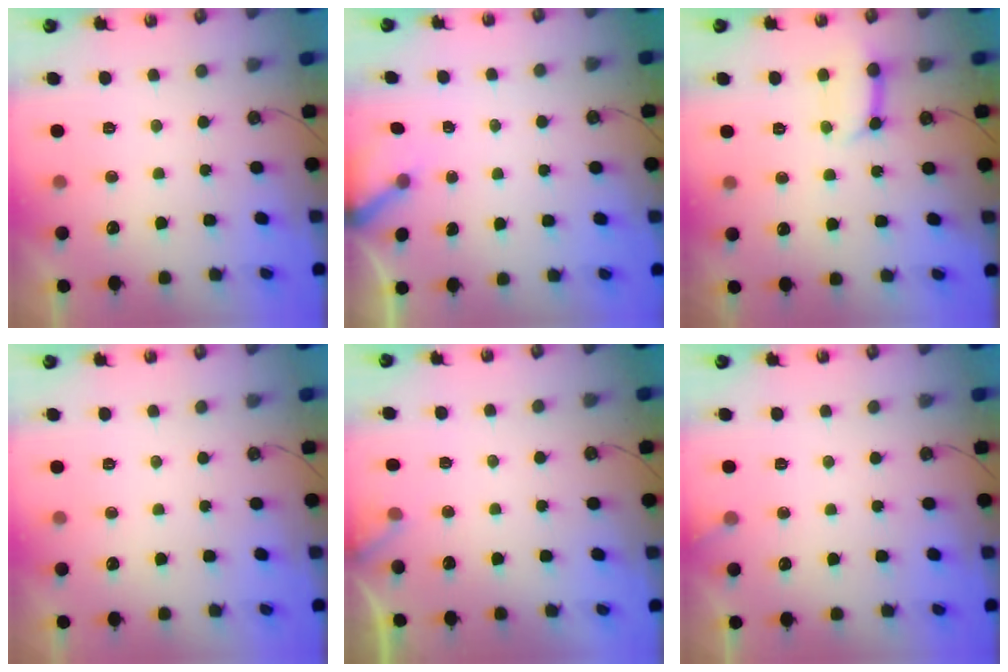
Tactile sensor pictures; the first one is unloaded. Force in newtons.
{"total": 2.5, "press": 2.5, "slide": 0.3}
{"total": 9.6, "press": 9.5, "slide": 1.2}
{"total": 0.0}
{"total": 3.7, "press": 3.7, "slide": 0.3}
{"total": 3.4, "press": 3.4, "slide": 0.2}